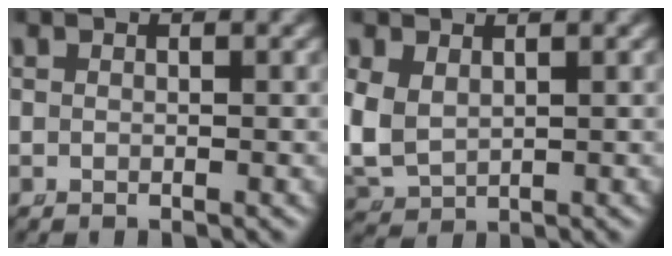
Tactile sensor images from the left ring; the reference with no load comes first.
{"total": 5.5, "force": [0.2, 5.0, 2.4], "torque": [-0.099, -0.027, 0.020]}